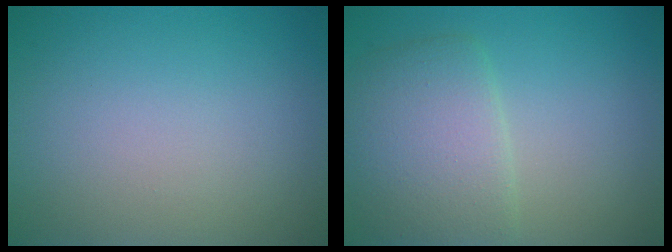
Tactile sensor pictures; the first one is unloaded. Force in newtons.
{"total": 5.1, "press": 5.1, "slide": 0.2}